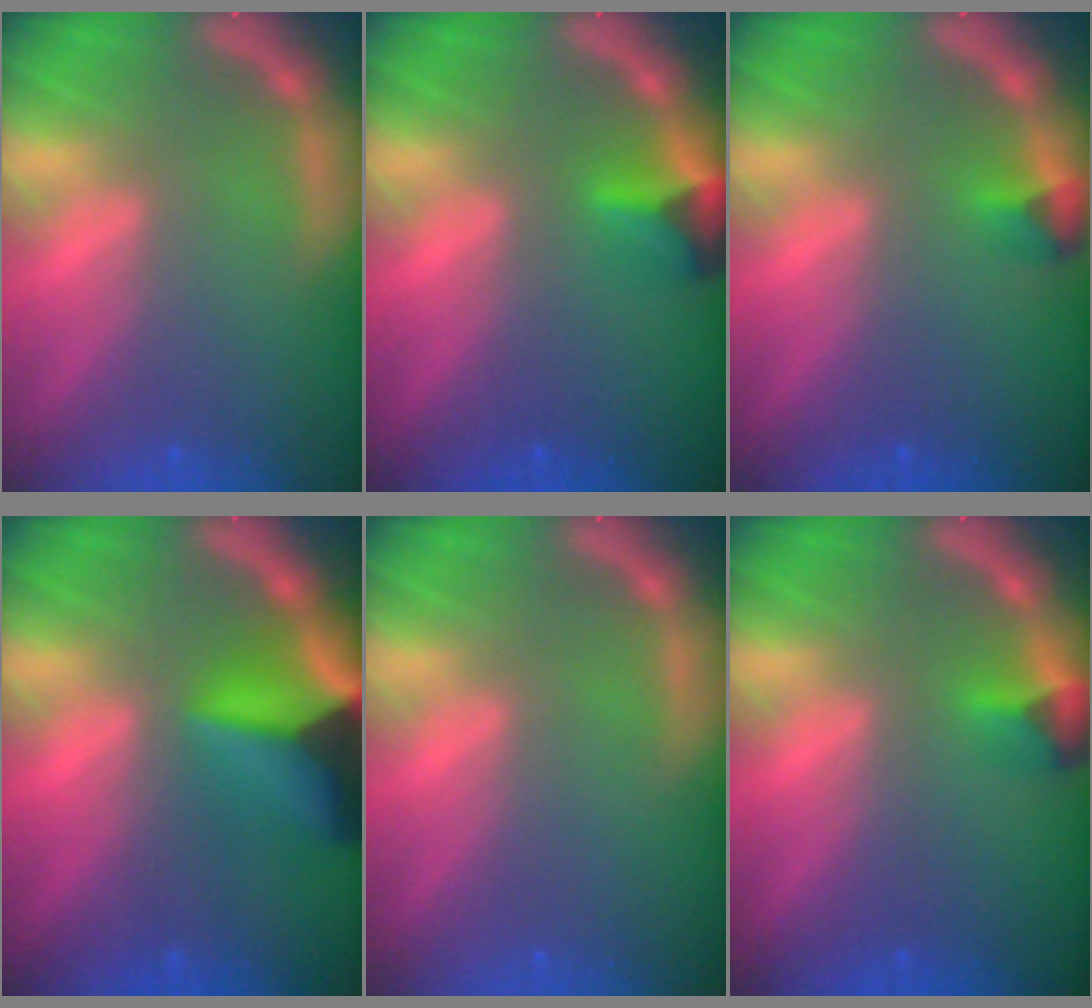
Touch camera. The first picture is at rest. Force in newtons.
{"total": 2.9}
{"total": 1.4}
{"total": 9.9}
{"total": 0.0}
{"total": 1.9}